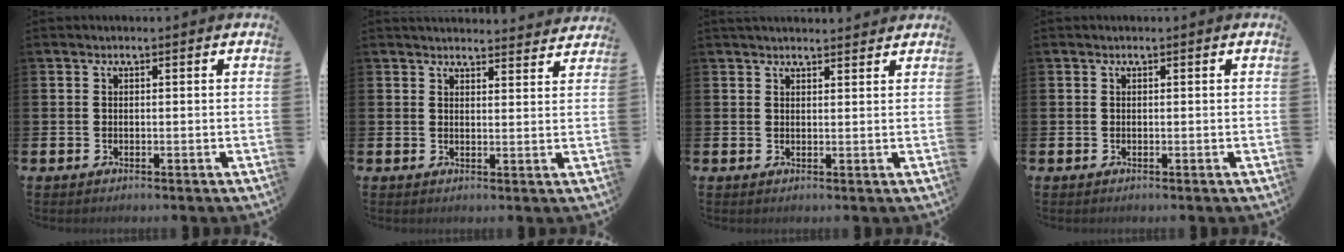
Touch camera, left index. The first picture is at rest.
{"total": 3.5, "force": [3.4, 0.5, 0.2], "torque": [0.001, -0.023, 0.060]}
{"total": 2.2, "force": [2.1, 0.3, 0.2], "torque": [0.003, -0.011, 0.037]}
{"total": 0.0}